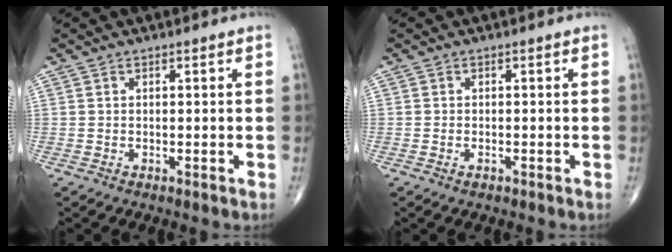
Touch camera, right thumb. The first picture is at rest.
{"total": 0.8, "force": [-0.4, 0.4, 0.6], "torque": [-0.012, 0.004, -0.006]}